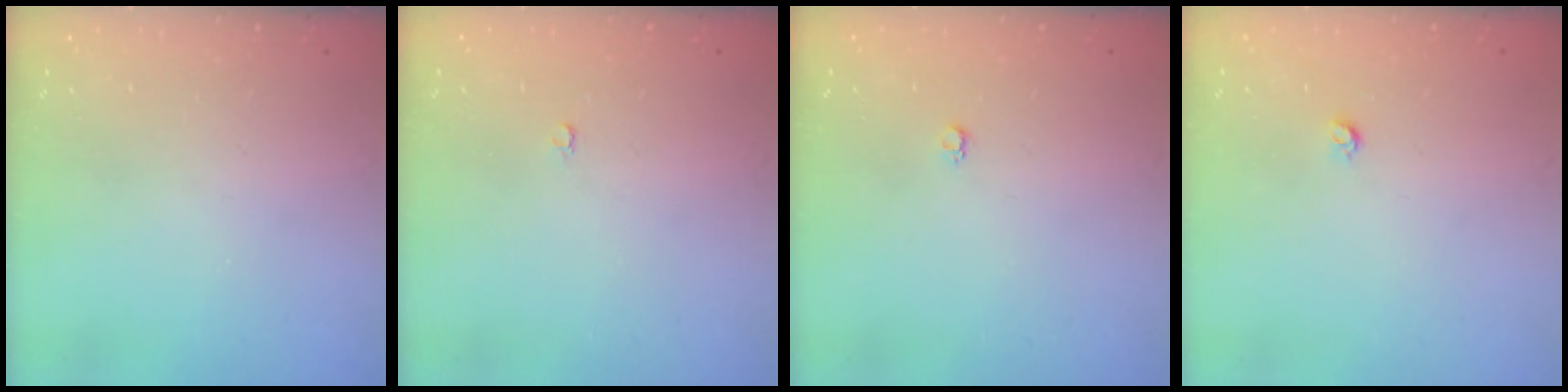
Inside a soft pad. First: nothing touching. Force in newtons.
{"total": 2.0, "press": 2.0, "slide": 0.4}
{"total": 2.6, "press": 2.6, "slide": 0.4}
{"total": 3.2, "press": 3.2, "slide": 0.3}